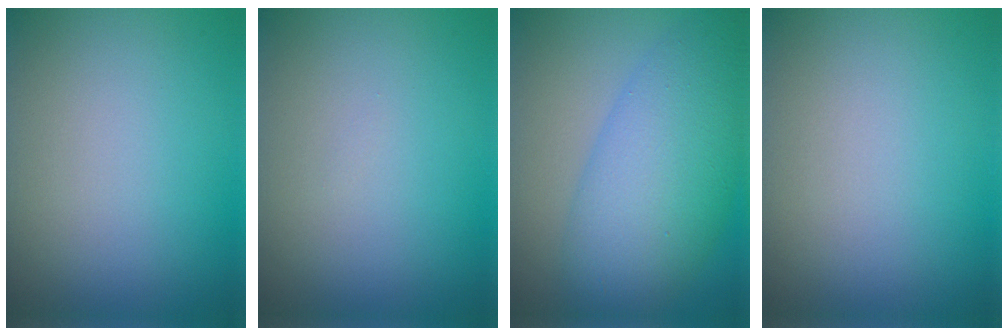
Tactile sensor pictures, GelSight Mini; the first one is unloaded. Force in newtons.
{"total": 0.0}
{"total": 8.5, "press": 8.5, "slide": 0.2}
{"total": 0.0}